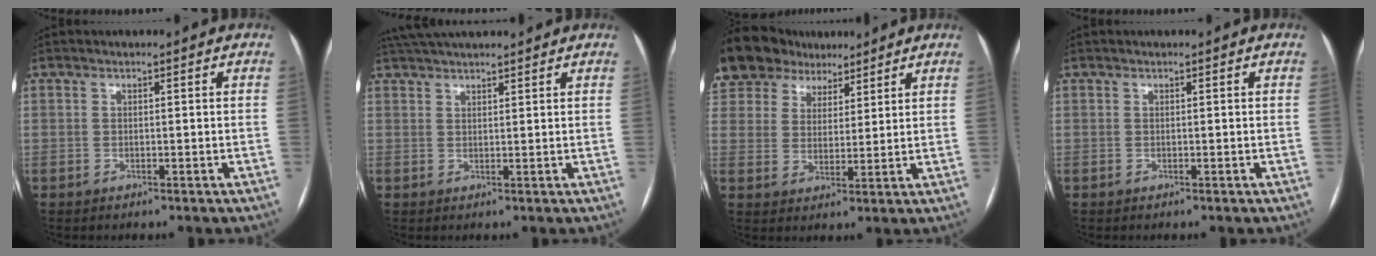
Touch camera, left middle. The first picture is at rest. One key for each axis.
{"total": 9.1, "fx": 8.0, "fy": 1.6, "fz": 3.9, "tx": -0.067, "ty": 0.043, "tz": 0.127}
{"total": 18.3, "fx": 13.0, "fy": 11.6, "fz": 5.6, "tx": -0.168, "ty": 0.053, "tz": 0.241}
{"total": 0.0}